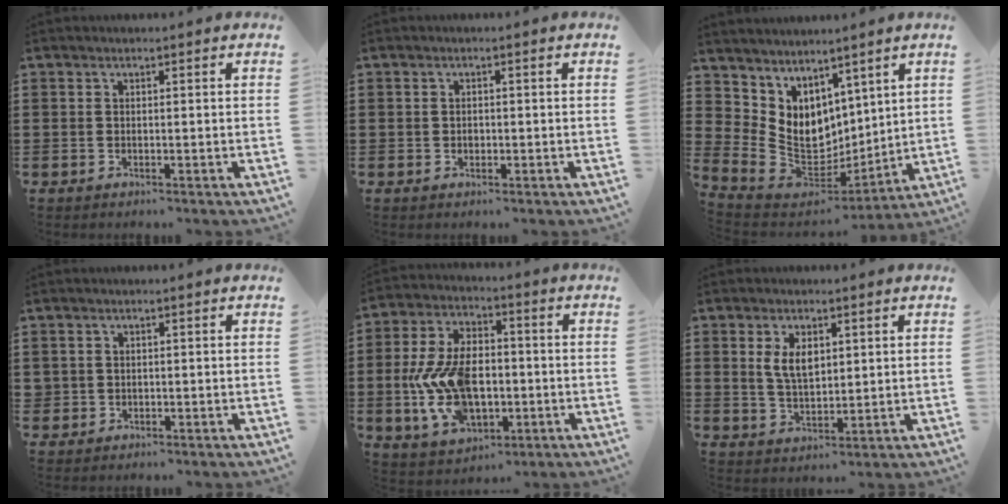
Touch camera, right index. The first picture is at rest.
{"total": 0.9, "force": [0.0, 0.7, 0.6], "torque": [-0.014, 0.002, 0.001]}
{"total": 7.2, "force": [2.7, 6.5, 1.6], "torque": [-0.084, -0.043, 0.060]}
{"total": 1.0, "force": [0.2, 1.0, 0.2], "torque": [-0.008, 0.003, 0.003]}
{"total": 13.7, "force": [-1.7, 8.2, 10.9], "torque": [-0.247, 0.001, -0.027]}
{"total": 4.9, "force": [1.7, 2.6, 3.8], "torque": [-0.075, 0.005, 0.027]}